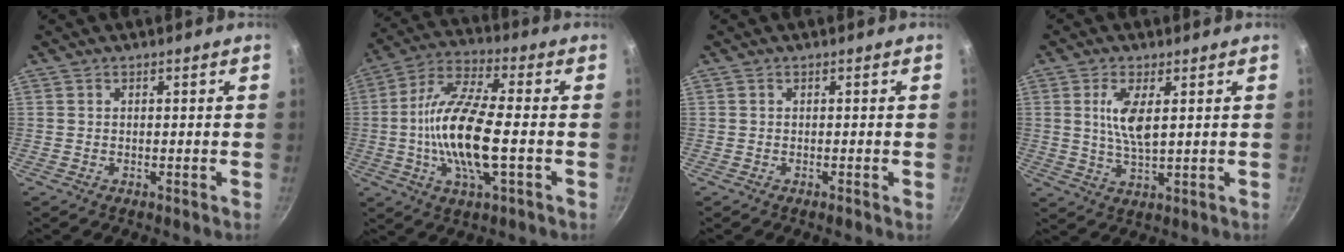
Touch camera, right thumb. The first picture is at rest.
{"total": 15.9, "force": [-2.1, 5.0, 14.9], "torque": [-0.291, 0.023, -0.056]}
{"total": 0.6, "force": [-0.3, 0.1, 0.5], "torque": [-0.009, 0.002, -0.008]}
{"total": 6.9, "force": [1.7, 2.5, 6.3], "torque": [-0.122, -0.011, 0.036]}